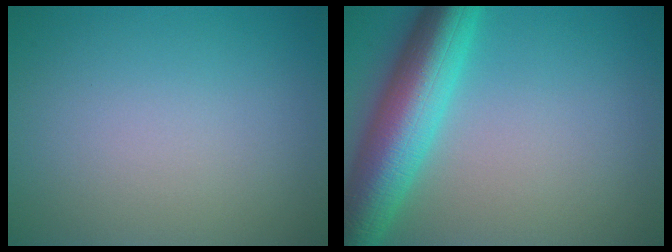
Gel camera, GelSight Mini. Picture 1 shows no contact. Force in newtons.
{"total": 9.0, "press": 9.0, "slide": 0.2}